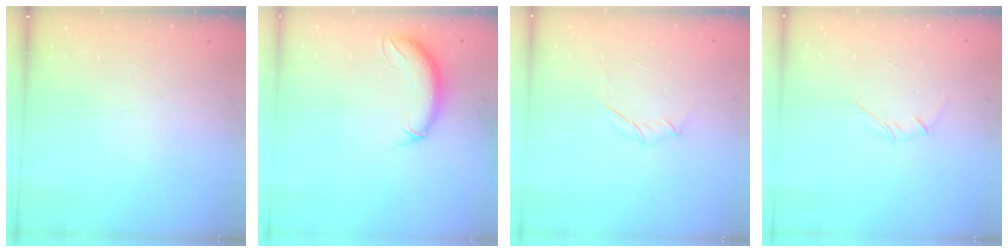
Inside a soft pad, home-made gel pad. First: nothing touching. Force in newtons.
{"total": 10.5, "press": 10.3, "slide": 1.9}
{"total": 3.9, "press": 3.8, "slide": 0.9}
{"total": 3.3, "press": 3.1, "slide": 0.9}